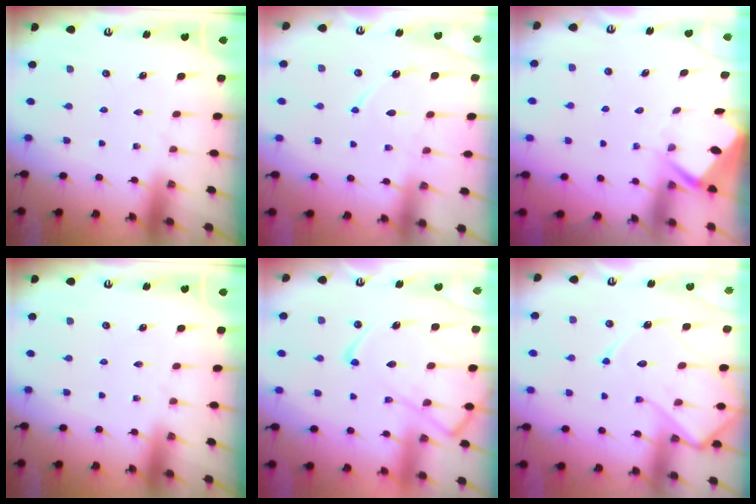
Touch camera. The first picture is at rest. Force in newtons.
{"total": 9.3, "press": 9.2, "slide": 0.7}
{"total": 3.5, "press": 3.4, "slide": 0.3}
{"total": 0.0}
{"total": 13.4, "press": 13.3, "slide": 1.6}
{"total": 15.0, "press": 14.9, "slide": 1.4}